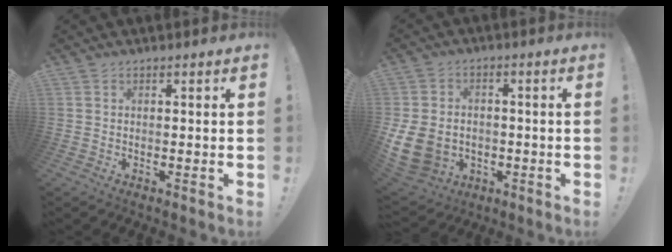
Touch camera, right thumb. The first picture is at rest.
{"total": 11.9, "force": [-2.5, 9.9, 6.1], "torque": [-0.130, 0.015, -0.041]}